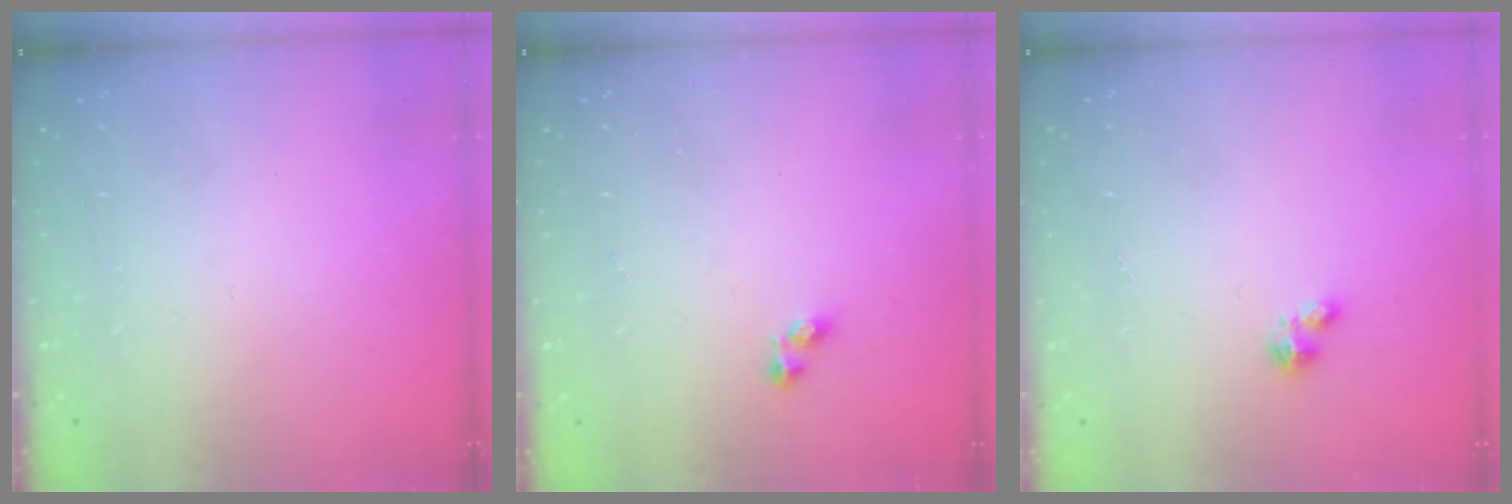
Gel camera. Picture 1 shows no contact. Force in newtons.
{"total": 2.6, "press": 2.5, "slide": 0.6}
{"total": 1.6, "press": 1.6, "slide": 0.2}